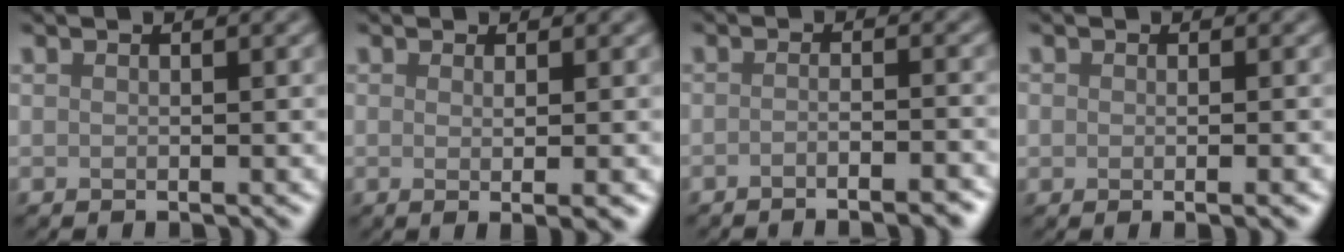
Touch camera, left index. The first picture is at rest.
{"total": 2.7, "force": [-0.1, 0.6, 2.6], "torque": [-0.029, 0.000, -0.004]}
{"total": 4.1, "force": [-2.6, 1.1, 2.9], "torque": [-0.028, 0.007, -0.039]}
{"total": 1.9, "force": [-0.4, 0.6, 1.8], "torque": [-0.016, -0.005, 0.000]}